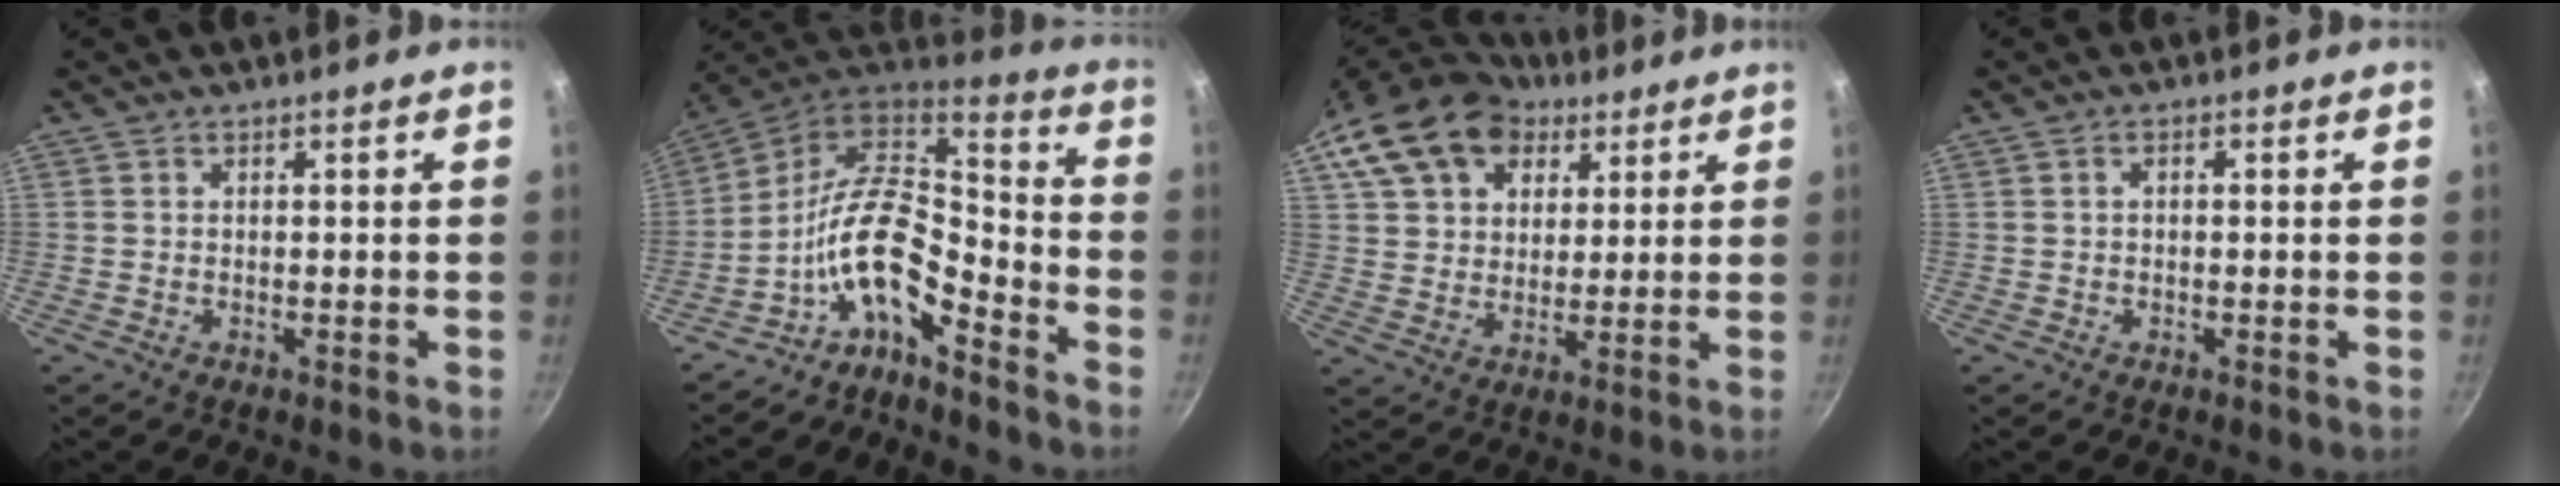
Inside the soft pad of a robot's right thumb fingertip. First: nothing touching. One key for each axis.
{"total": 14.4, "fx": -8.3, "fy": 6.3, "fz": 10.0, "tx": -0.177, "ty": 0.083, "tz": -0.175}
{"total": 18.6, "fx": 9.0, "fy": 13.3, "fz": 9.3, "tx": -0.159, "ty": 0.012, "tz": 0.158}
{"total": 0.9, "fx": 0.0, "fy": 0.6, "fz": 0.7, "tx": -0.016, "ty": 0.008, "tz": 0.001}